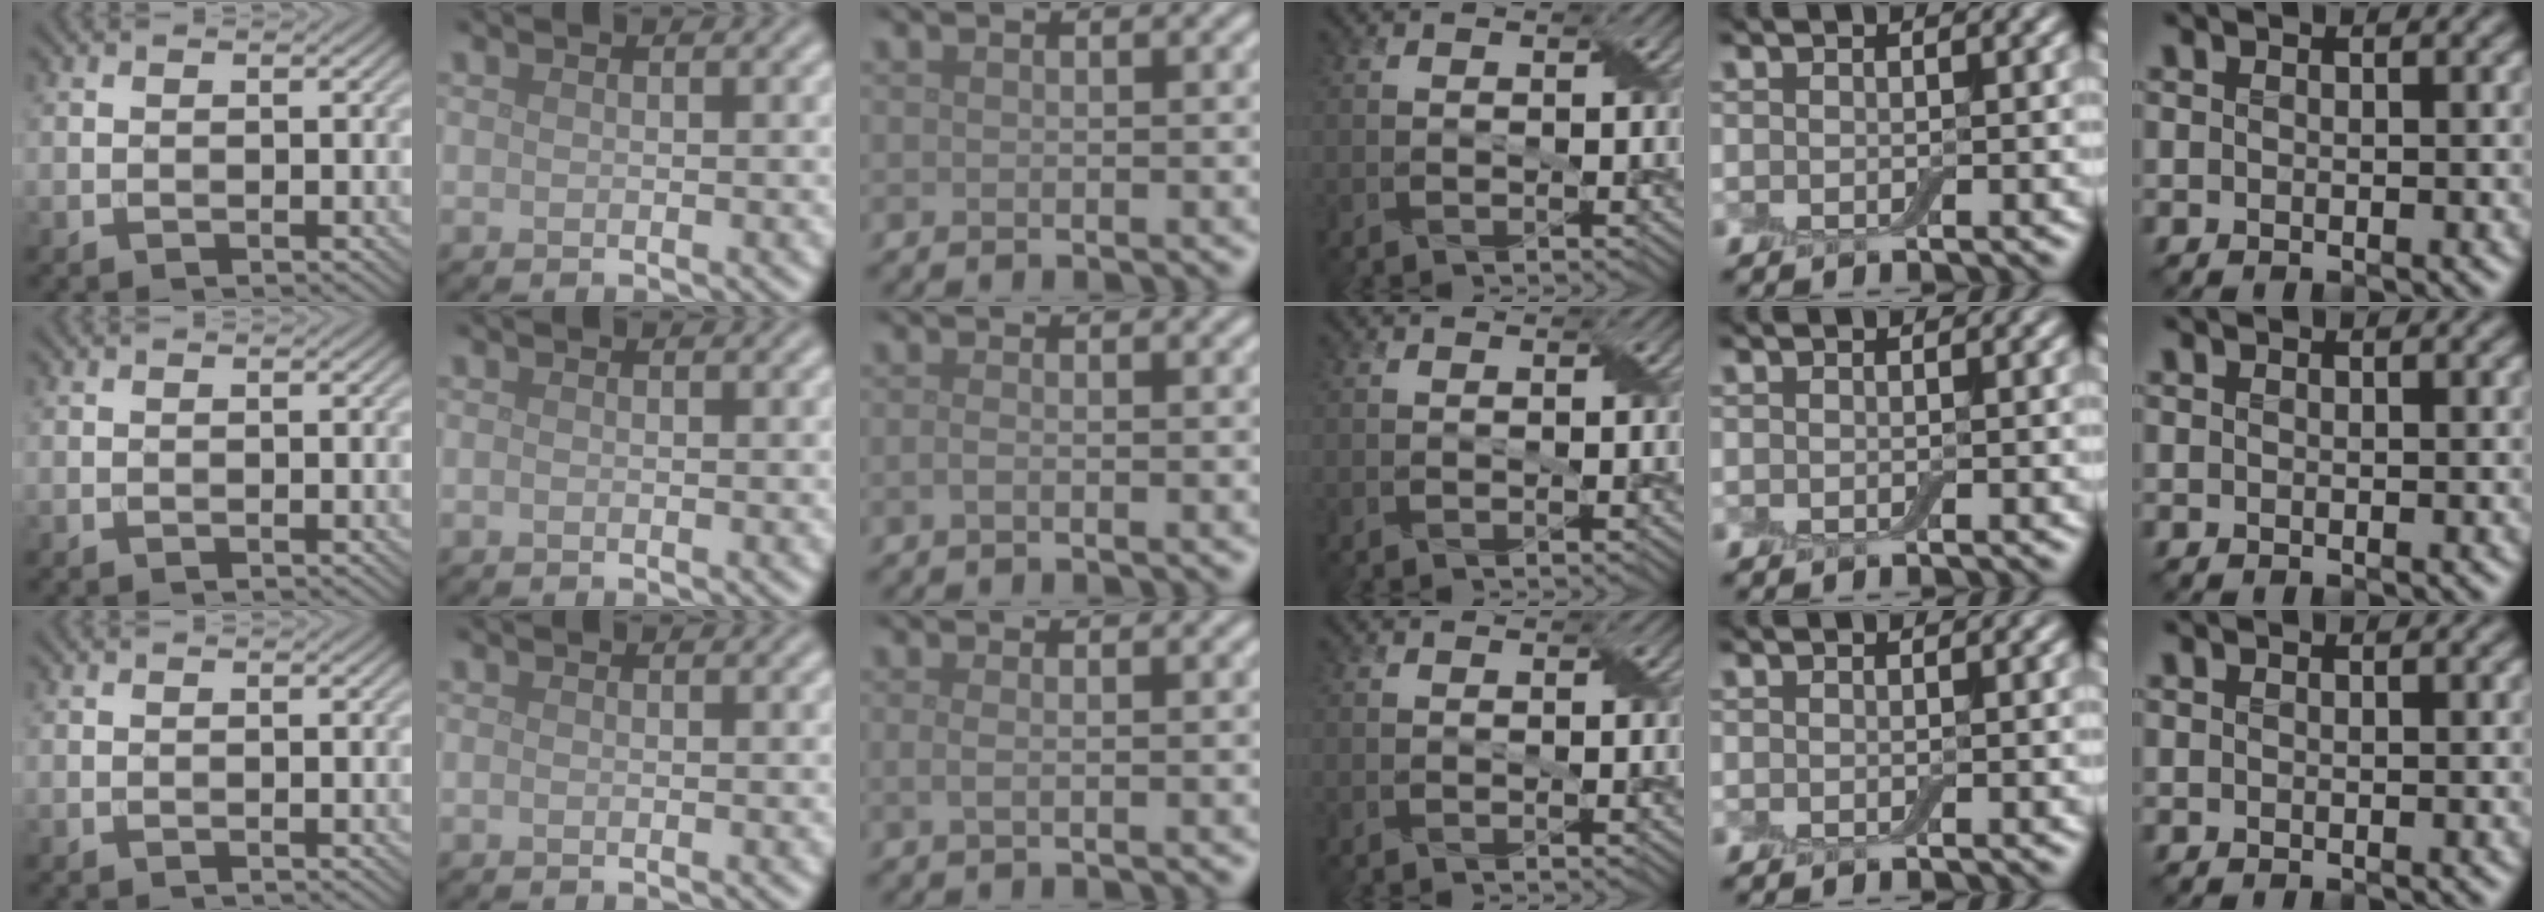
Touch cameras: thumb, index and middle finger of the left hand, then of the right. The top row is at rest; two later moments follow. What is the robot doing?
{"motion": "fold", "object": "cloth"}